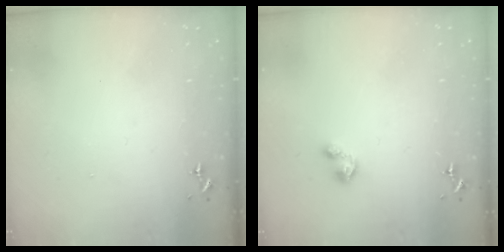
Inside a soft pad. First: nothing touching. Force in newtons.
{"total": 3.0, "press": 3.0, "slide": 0.3}